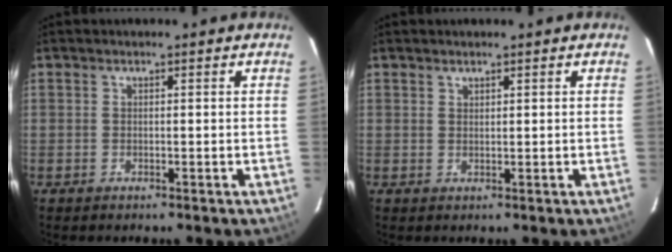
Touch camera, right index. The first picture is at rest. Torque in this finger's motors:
{"motor_torque": [-0.04, 0.07, -0.04, 0.00]}